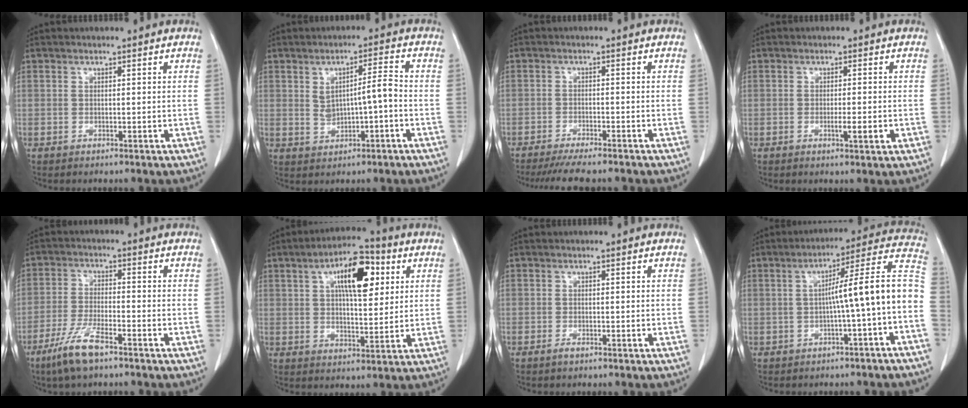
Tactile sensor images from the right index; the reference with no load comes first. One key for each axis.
{"total": 5.2, "fx": -0.1, "fy": 1.2, "fz": 5.1, "tx": -0.086, "ty": 0.010, "tz": 0.006}
{"total": 8.6, "fx": -7.6, "fy": 0.6, "fz": 4.0, "tx": -0.050, "ty": -0.017, "tz": -0.114}
{"total": 3.9, "fx": -1.2, "fy": 0.2, "fz": 3.7, "tx": -0.059, "ty": -0.007, "tz": -0.016}
{"total": 7.4, "fx": -5.0, "fy": 1.2, "fz": 5.3, "tx": -0.116, "ty": -0.014, "tz": -0.094}
{"total": 11.4, "fx": 4.0, "fy": 4.0, "fz": 9.9, "tx": -0.163, "ty": 0.021, "tz": 0.063}
{"total": 0.7, "fx": -0.6, "fy": 0.1, "fz": 0.5, "tx": -0.011, "ty": -0.001, "tz": -0.008}
{"total": 12.1, "fx": -2.4, "fy": -0.7, "fz": 11.8, "tx": -0.157, "ty": 0.039, "tz": -0.037}